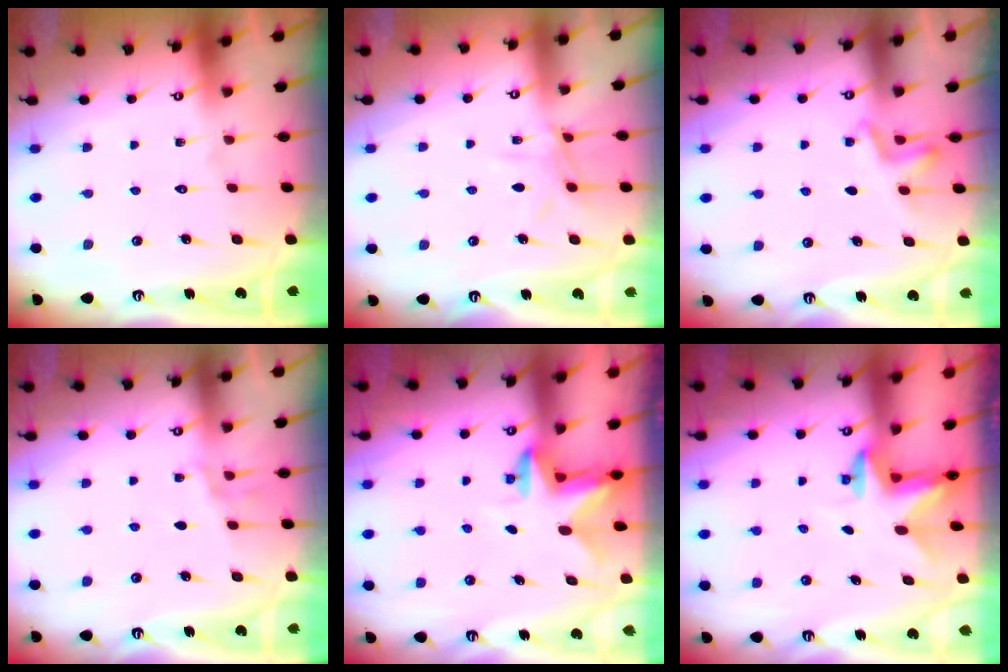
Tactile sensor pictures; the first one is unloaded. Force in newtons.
{"total": 6.9, "press": 6.8, "slide": 0.6}
{"total": 3.3, "press": 2.9, "slide": 1.4}
{"total": 4.7, "press": 4.0, "slide": 2.4}
{"total": 2.7, "press": 2.7, "slide": 0.5}
{"total": 2.3, "press": 2.3, "slide": 0.4}